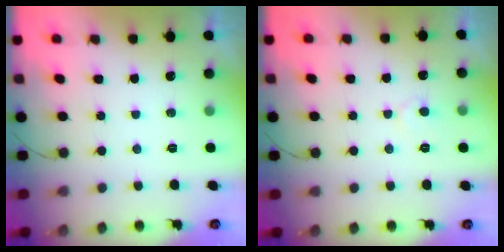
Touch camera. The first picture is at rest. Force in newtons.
{"total": 4.6, "press": 4.6, "slide": 0.6}